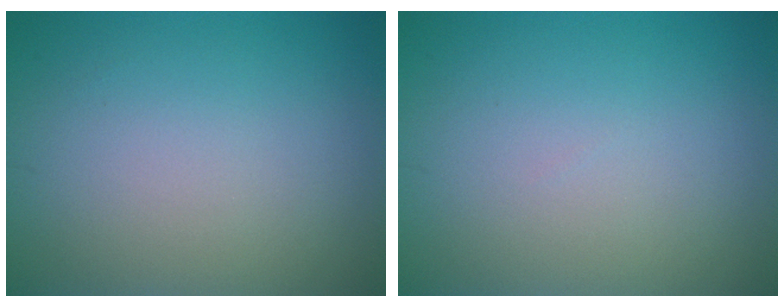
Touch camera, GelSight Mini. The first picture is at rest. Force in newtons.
{"total": 0.0}